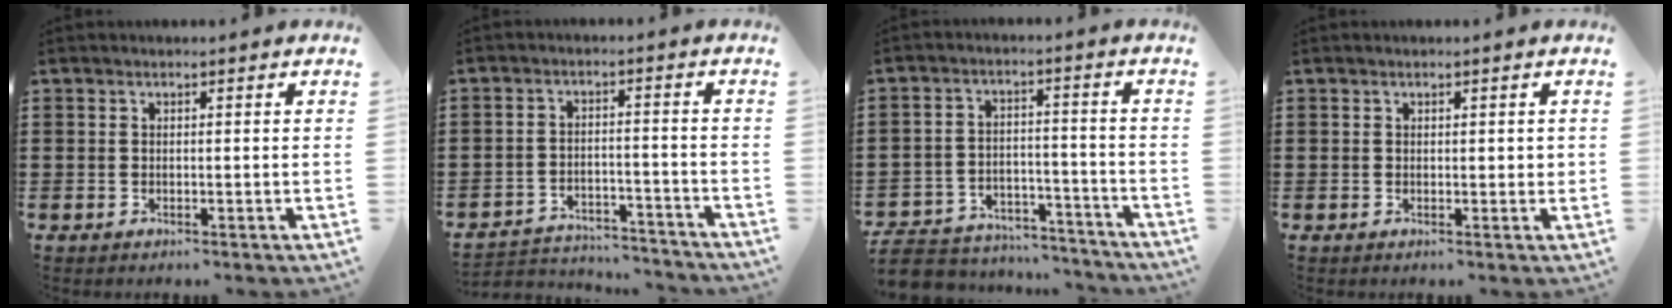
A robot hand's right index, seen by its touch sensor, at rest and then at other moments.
{"total": 4.0, "force": [-3.9, 0.5, 0.6], "torque": [-0.022, 0.003, -0.083]}
{"total": 6.2, "force": [-6.0, 1.3, 0.7], "torque": [-0.030, 0.010, -0.124]}
{"total": 0.9, "force": [0.3, 0.6, 0.5], "torque": [-0.001, 0.003, 0.004]}